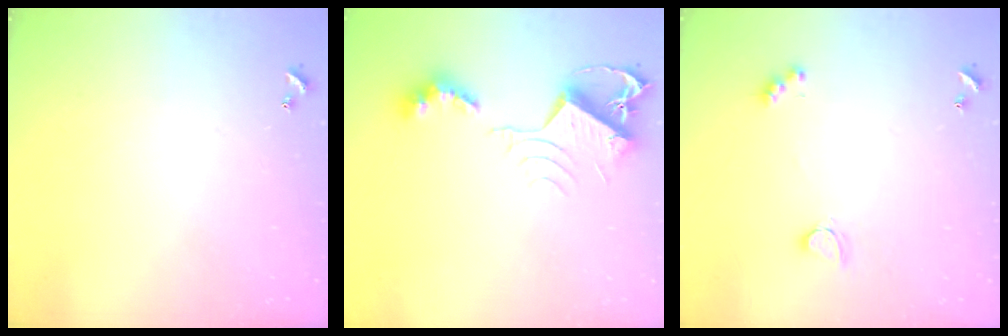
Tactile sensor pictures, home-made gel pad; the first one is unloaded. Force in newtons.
{"total": 12.8, "press": 12.8, "slide": 1.0}
{"total": 2.7, "press": 2.7, "slide": 0.5}